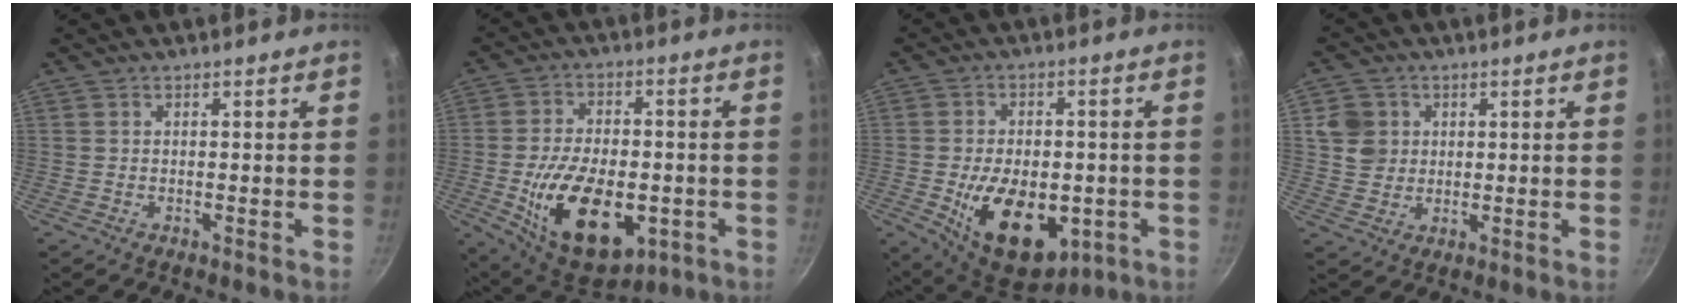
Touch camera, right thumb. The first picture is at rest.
{"total": 20.2, "force": [-5.2, 11.3, 15.9], "torque": [-0.251, 0.002, -0.061]}
{"total": 18.0, "force": [-4.7, 10.6, 13.7], "torque": [-0.196, -0.006, -0.048]}
{"total": 6.3, "force": [1.6, 5.7, 2.1], "torque": [-0.016, -0.002, 0.030]}